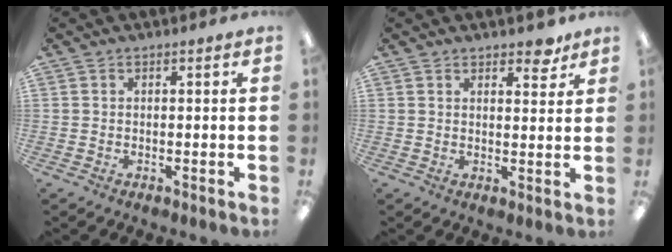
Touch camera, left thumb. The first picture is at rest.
{"total": 4.2, "force": [3.4, 1.8, 1.7], "torque": [-0.007, -0.018, 0.056]}